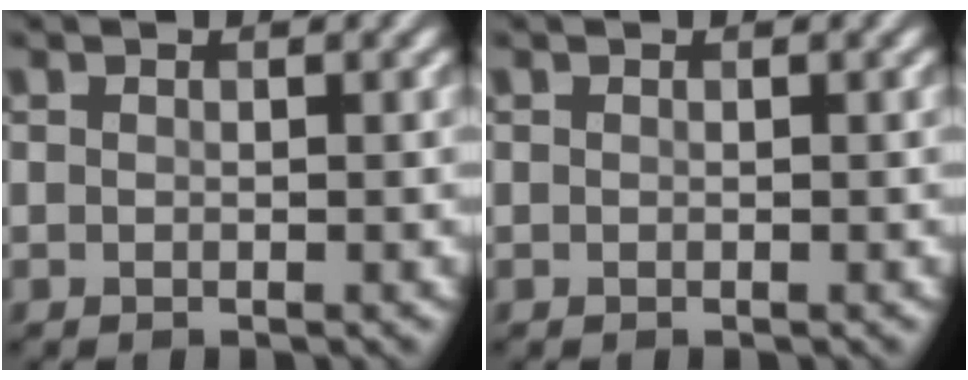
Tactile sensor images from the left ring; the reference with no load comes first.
{"total": 0.0}